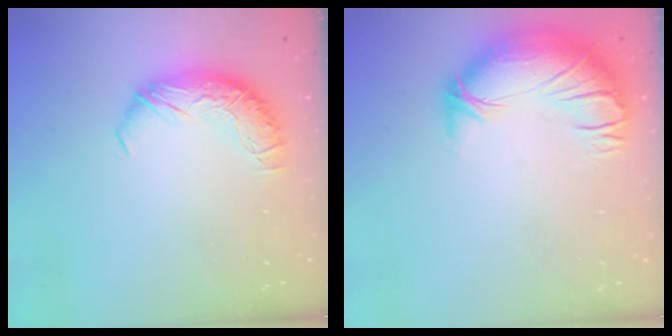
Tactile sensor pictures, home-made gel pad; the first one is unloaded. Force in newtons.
{"total": 3.7, "press": 2.0, "slide": 3.1}